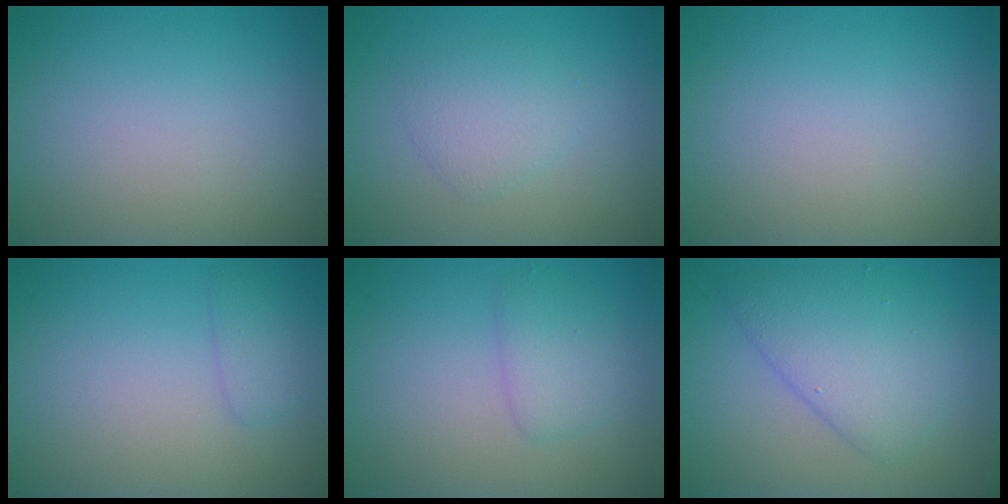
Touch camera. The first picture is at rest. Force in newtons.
{"total": 2.2, "press": 2.2, "slide": 0.0}
{"total": 0.0}
{"total": 1.5, "press": 1.5, "slide": 0.1}
{"total": 2.0, "press": 2.0, "slide": 0.1}
{"total": 5.0, "press": 5.0, "slide": 0.3}